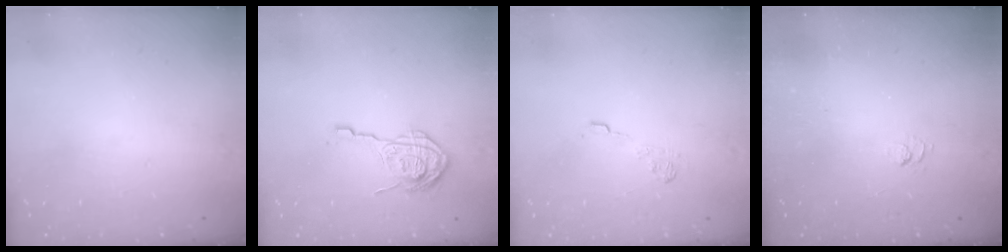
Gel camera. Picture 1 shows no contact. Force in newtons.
{"total": 14.0, "press": 14.0, "slide": 0.6}
{"total": 8.7, "press": 8.6, "slide": 1.3}
{"total": 2.5, "press": 2.0, "slide": 1.4}